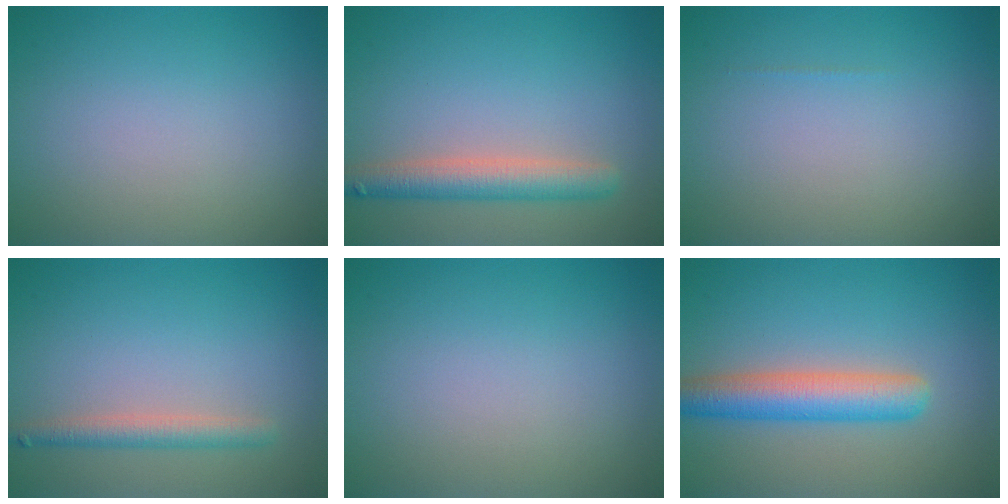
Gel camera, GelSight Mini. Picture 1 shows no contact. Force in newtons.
{"total": 3.8, "press": 3.8, "slide": 0.3}
{"total": 0.0}
{"total": 2.3, "press": 2.3, "slide": 0.1}
{"total": 0.0}
{"total": 5.1, "press": 5.1, "slide": 0.2}